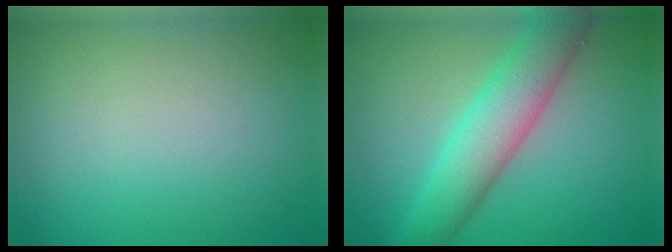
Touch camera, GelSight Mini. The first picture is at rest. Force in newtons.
{"total": 6.0, "press": 6.0, "slide": 0.0}